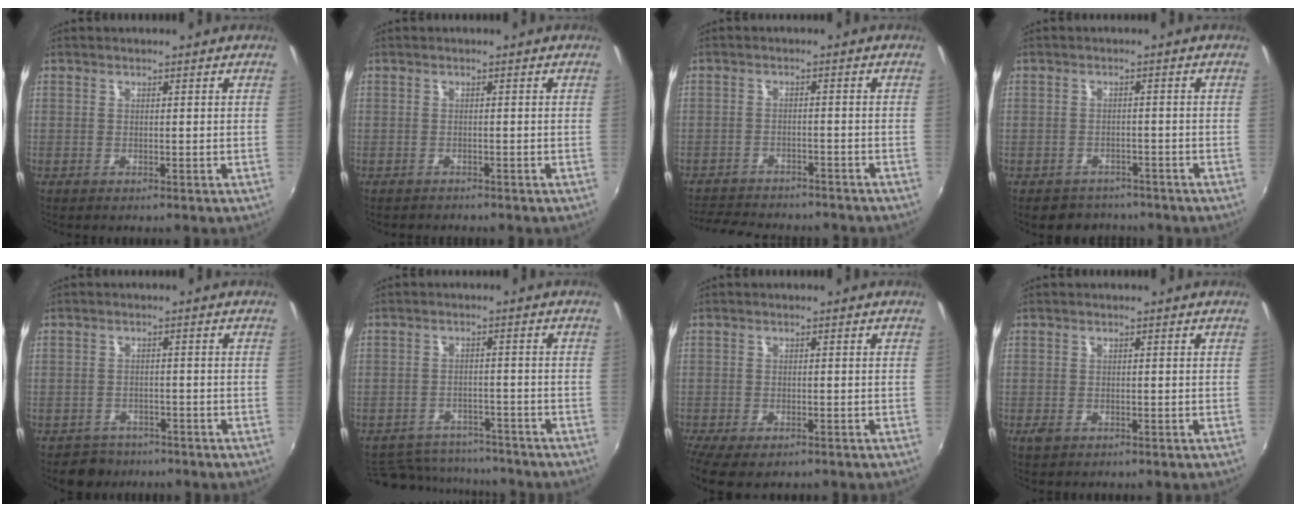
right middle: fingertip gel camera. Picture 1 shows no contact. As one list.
[{"total": 1.2, "force": [-1.1, 0.4, 0.0], "torque": [-0.005, -0.004, -0.017]}, {"total": 11.6, "force": [-10.3, 3.3, 4.0], "torque": [-0.097, -0.012, -0.151]}, {"total": 4.8, "force": [-4.0, 2.6, 0.3], "torque": [-0.015, 0.007, -0.060]}, {"total": 4.0, "force": [-3.1, 2.5, 0.0], "torque": [-0.013, 0.002, -0.052]}, {"total": 12.2, "force": [-10.8, 4.8, 3.1], "torque": [-0.084, 0.012, -0.149]}, {"total": 6.6, "force": [-4.5, 2.6, 4.0], "torque": [-0.096, -0.034, -0.077]}, {"total": 1.7, "force": [-0.8, 1.1, 0.9], "torque": [-0.018, -0.003, -0.014]}]